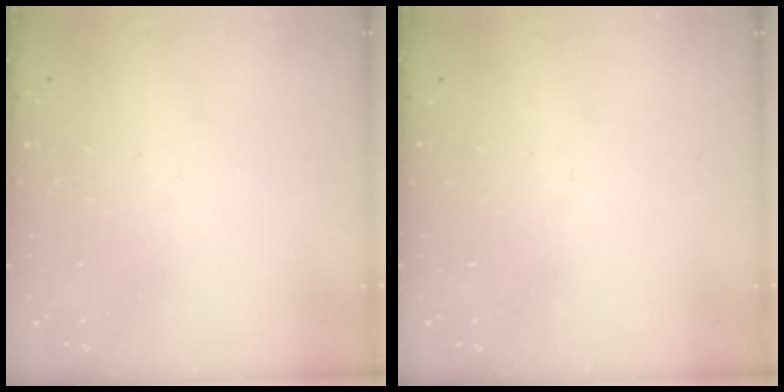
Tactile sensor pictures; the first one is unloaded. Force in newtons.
{"total": 0.0}